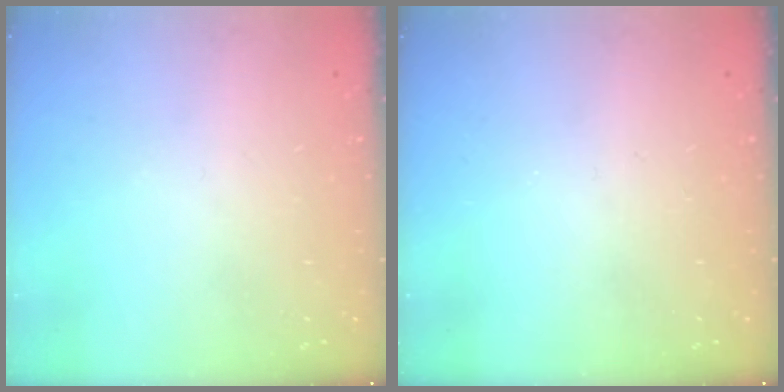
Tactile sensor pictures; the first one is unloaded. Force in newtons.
{"total": 0.0}